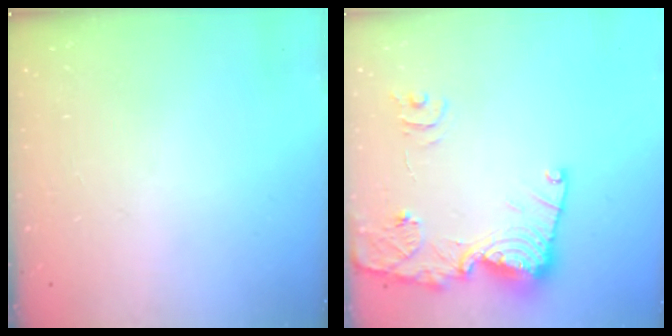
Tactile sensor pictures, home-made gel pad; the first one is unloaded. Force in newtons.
{"total": 16.2, "press": 16.2, "slide": 1.6}